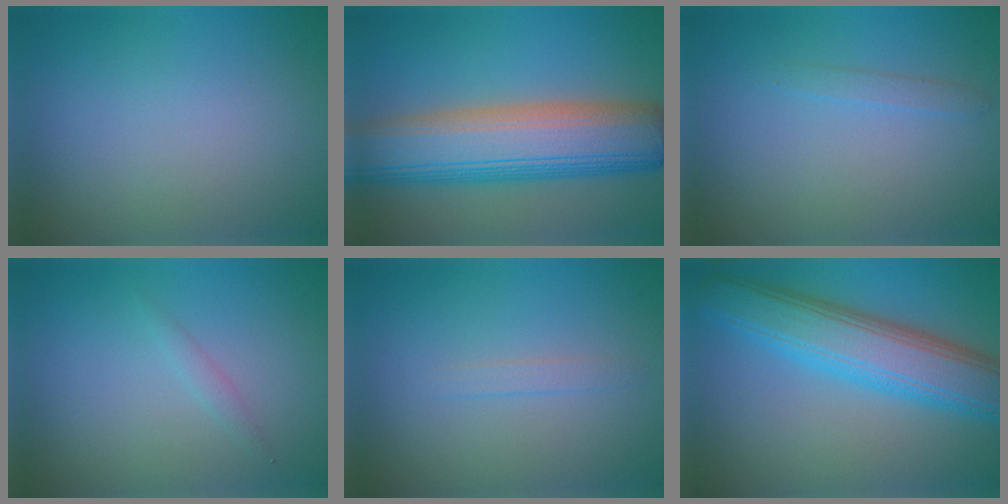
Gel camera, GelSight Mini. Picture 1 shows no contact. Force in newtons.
{"total": 11.6, "press": 11.6, "slide": 0.3}
{"total": 1.0, "press": 1.0, "slide": 0.0}
{"total": 0.8, "press": 0.8, "slide": 0.1}
{"total": 0.9, "press": 0.9, "slide": 0.0}
{"total": 8.7, "press": 8.7, "slide": 0.4}